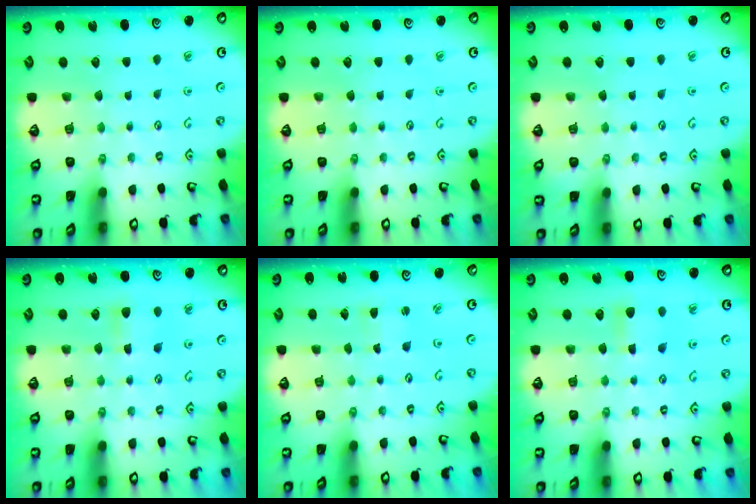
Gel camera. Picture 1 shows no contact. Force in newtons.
{"total": 0.0}
{"total": 0.0}
{"total": 6.4, "press": 6.4, "slide": 0.7}
{"total": 1.7, "press": 1.7, "slide": 0.2}
{"total": 5.4, "press": 5.4, "slide": 0.8}